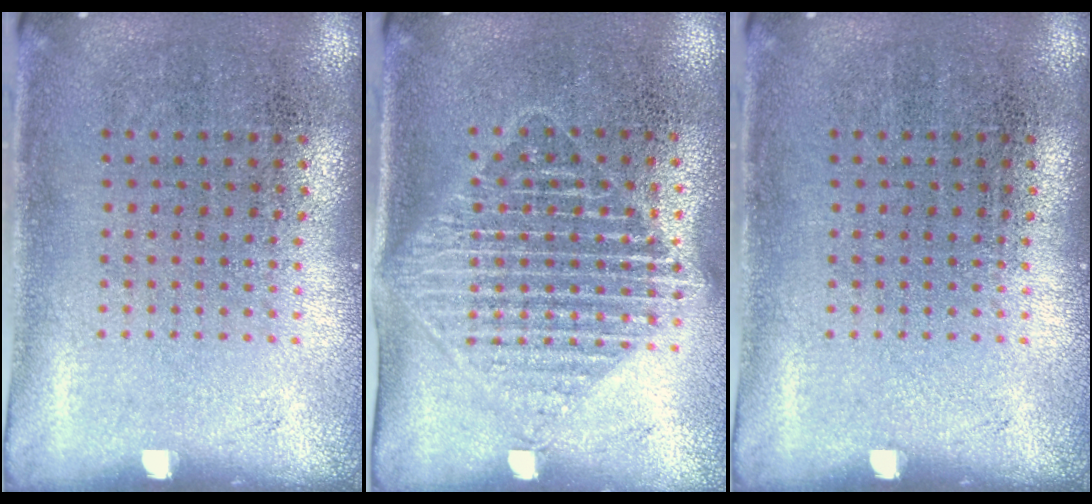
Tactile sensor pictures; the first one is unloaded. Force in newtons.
{"total": 1.7, "press": 1.4, "slide": 1.0}
{"total": 0.0}